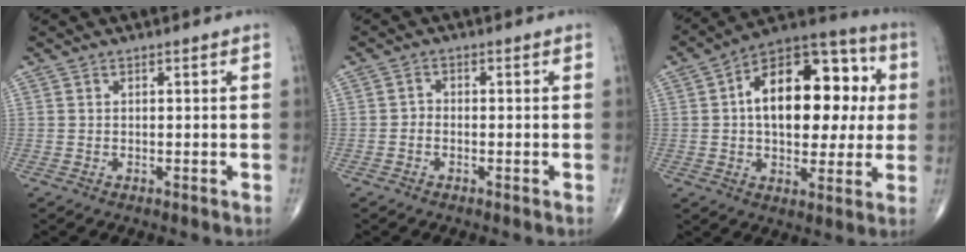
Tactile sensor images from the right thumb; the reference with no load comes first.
{"total": 1.3, "force": [-0.6, 1.0, 0.6], "torque": [-0.005, 0.005, -0.016]}
{"total": 21.8, "force": [2.9, 12.5, 17.7], "torque": [-0.227, 0.028, 0.035]}